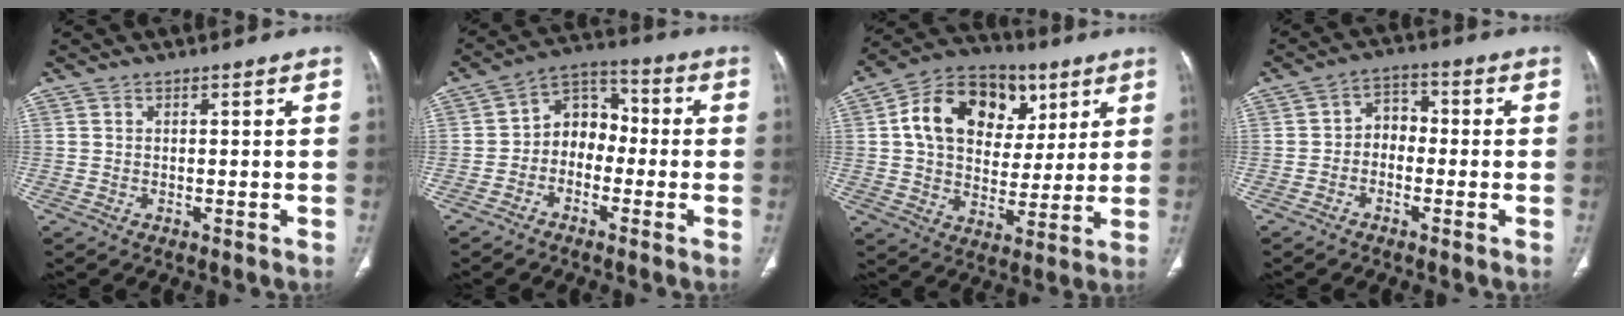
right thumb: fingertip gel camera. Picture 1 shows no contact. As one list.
[{"total": 8.2, "force": [-1.7, 6.5, 4.7], "torque": [-0.039, 0.042, -0.049]}, {"total": 19.0, "force": [6.3, 13.9, 11.3], "torque": [-0.157, 0.004, 0.101]}, {"total": 4.7, "force": [-1.2, 3.6, 2.7], "torque": [-0.023, 0.028, -0.034]}]